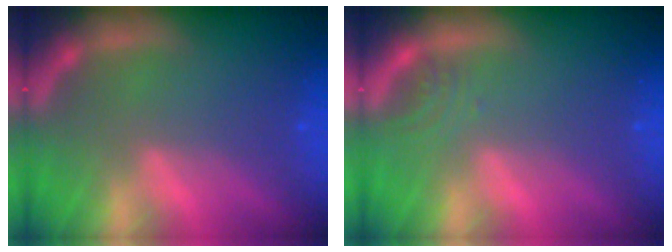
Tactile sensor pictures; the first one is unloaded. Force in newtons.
{"total": 1.4}